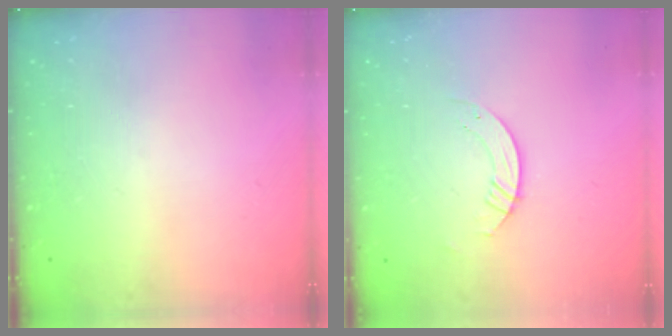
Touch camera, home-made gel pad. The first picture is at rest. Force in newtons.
{"total": 3.1, "press": 3.1, "slide": 0.2}